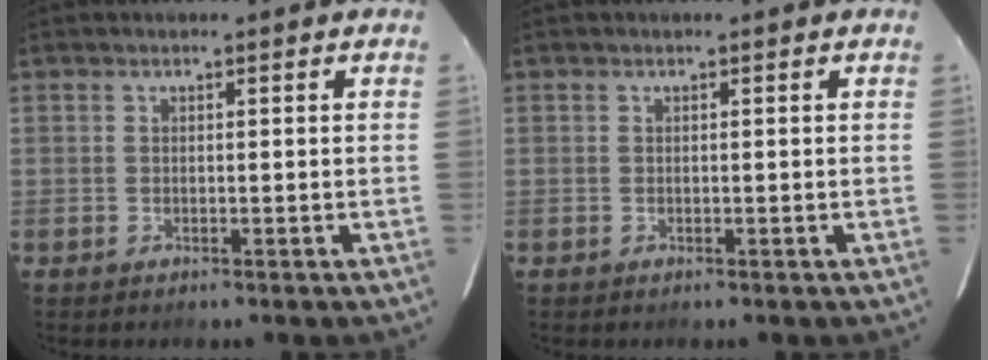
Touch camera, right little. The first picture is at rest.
{"total": 0.0}